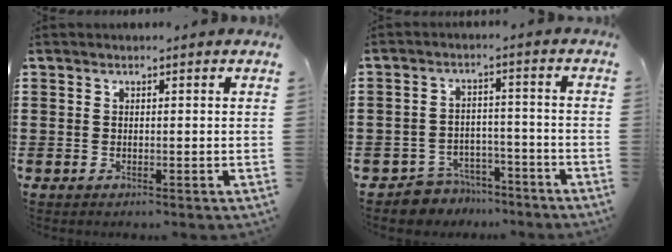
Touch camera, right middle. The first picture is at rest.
{"total": 5.2, "force": [-5.0, 1.3, 0.0], "torque": [-0.011, 0.012, -0.105]}